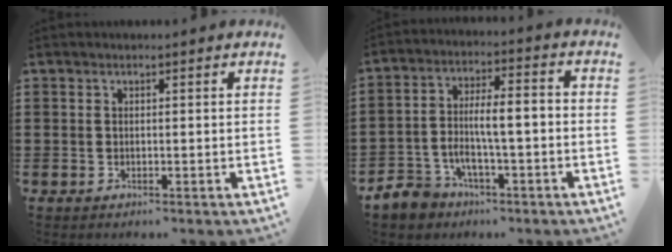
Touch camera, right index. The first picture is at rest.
{"total": 7.1, "force": [-2.7, 3.5, 5.5], "torque": [-0.122, 0.005, -0.056]}